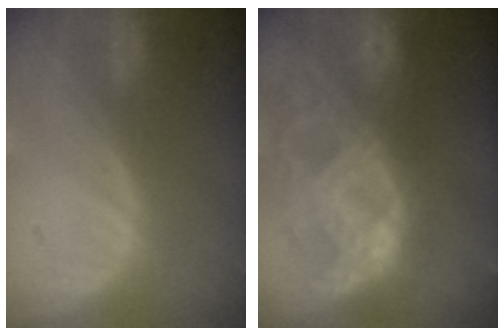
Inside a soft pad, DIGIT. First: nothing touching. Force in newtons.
{"total": 10.5, "press": 9.2, "slide": 5.0}